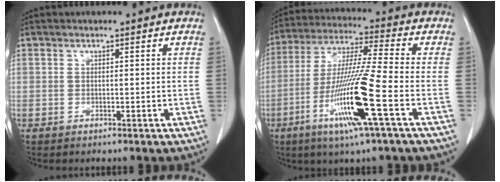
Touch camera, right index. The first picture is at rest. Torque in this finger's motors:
{"motor_torque": [2.07, -0.07, 1.05, 0.18]}